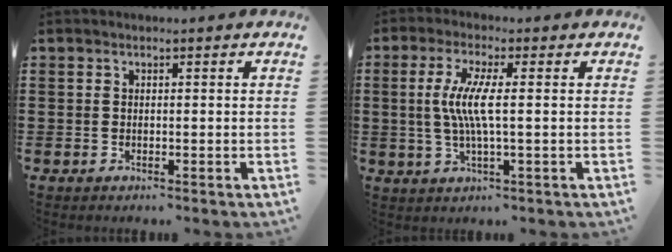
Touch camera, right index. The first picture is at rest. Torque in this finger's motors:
{"motor_torque": [1.42, 0.19, 0.80, 0.21]}